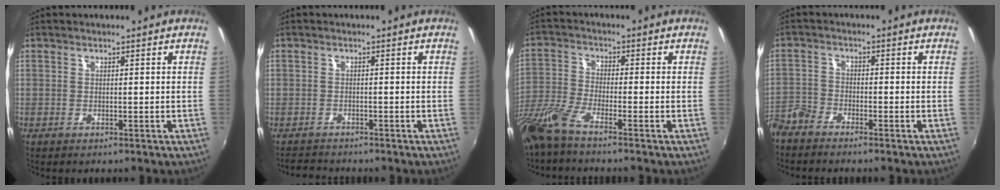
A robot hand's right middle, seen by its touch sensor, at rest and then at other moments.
{"total": 2.8, "force": [-2.6, 1.1, -0.1], "torque": [-0.007, 0.008, -0.047]}
{"total": 8.2, "force": [-6.4, 0.6, 5.1], "torque": [-0.120, -0.020, -0.132]}
{"total": 4.2, "force": [-3.8, 1.4, 0.9], "torque": [-0.026, -0.006, -0.087]}